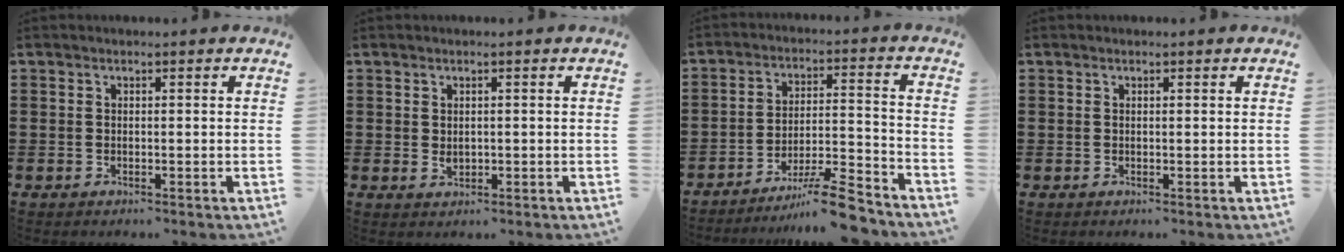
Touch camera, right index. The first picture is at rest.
{"total": 1.2, "force": [0.1, 0.8, 0.9], "torque": [-0.019, 0.005, 0.002]}
{"total": 9.7, "force": [-8.1, 0.6, 5.3], "torque": [-0.073, 0.024, -0.151]}
{"total": 0.0}